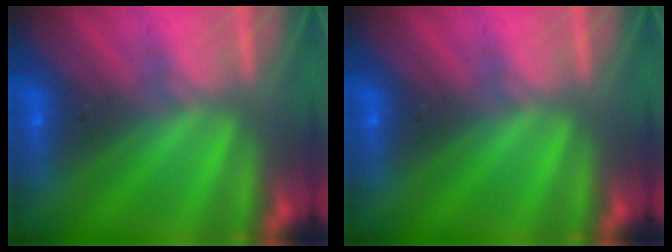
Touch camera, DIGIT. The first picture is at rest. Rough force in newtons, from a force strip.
{"total": 0.0}